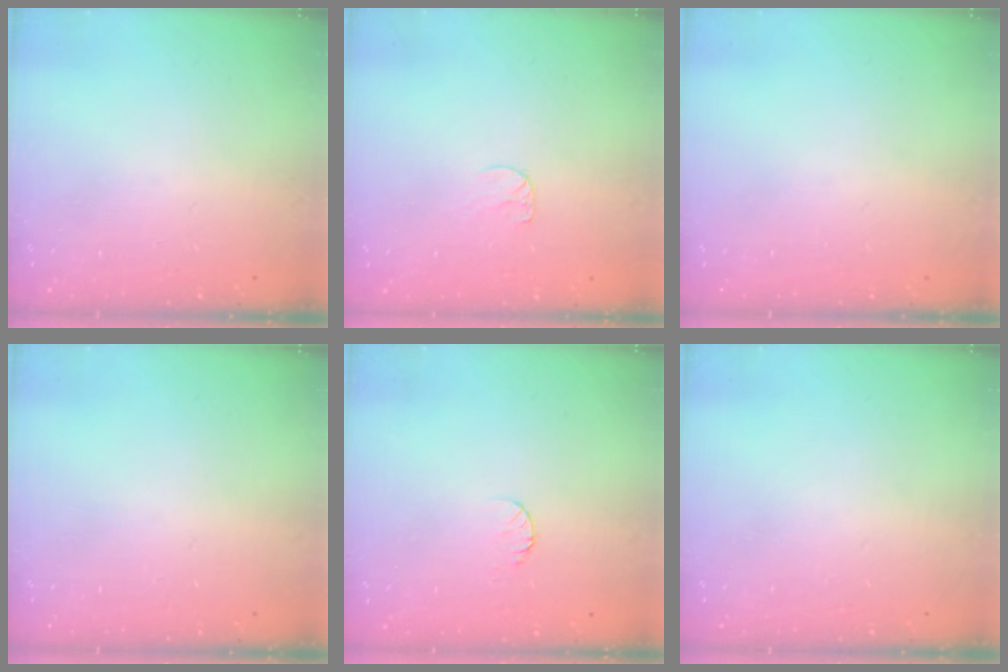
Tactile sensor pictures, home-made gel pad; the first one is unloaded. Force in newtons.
{"total": 4.4, "press": 4.4, "slide": 0.4}
{"total": 0.0}
{"total": 0.0}
{"total": 4.8, "press": 4.8, "slide": 0.5}
{"total": 0.0}